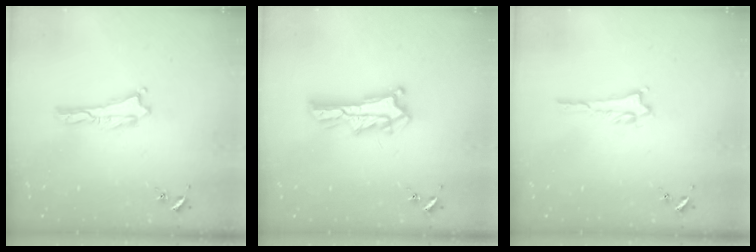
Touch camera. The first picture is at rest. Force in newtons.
{"total": 5.2, "press": 5.2, "slide": 0.5}
{"total": 0.5, "press": 0.5, "slide": 0.1}